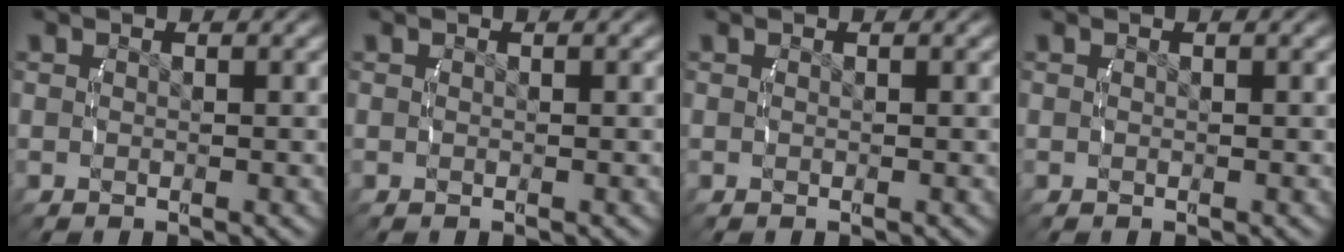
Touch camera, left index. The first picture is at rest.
{"total": 0.0}
{"total": 0.0}
{"total": 0.0}